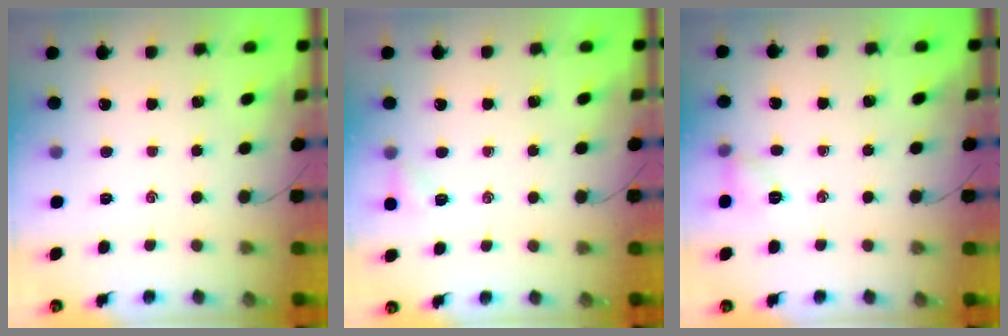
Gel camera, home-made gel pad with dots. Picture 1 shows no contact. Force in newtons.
{"total": 4.8, "press": 4.7, "slide": 1.0}
{"total": 5.6, "press": 5.5, "slide": 1.0}